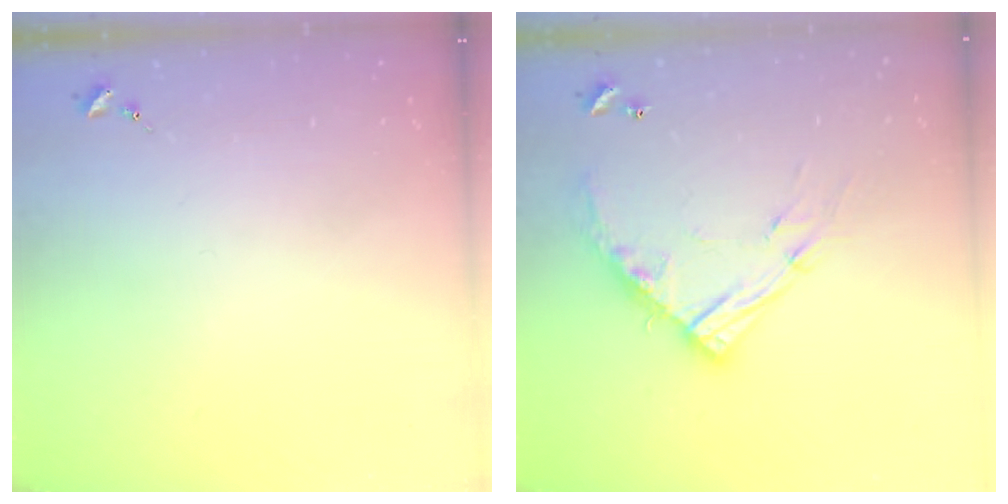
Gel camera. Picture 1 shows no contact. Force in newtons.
{"total": 13.8, "press": 13.8, "slide": 1.0}